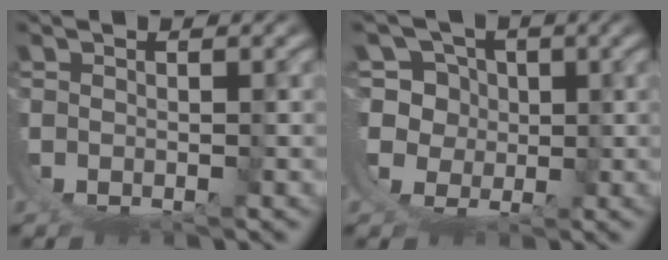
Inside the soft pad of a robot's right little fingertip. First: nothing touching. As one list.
[{"total": 11.1, "force": [0.1, 10.2, 4.3], "torque": [-0.134, -0.050, 0.007]}]